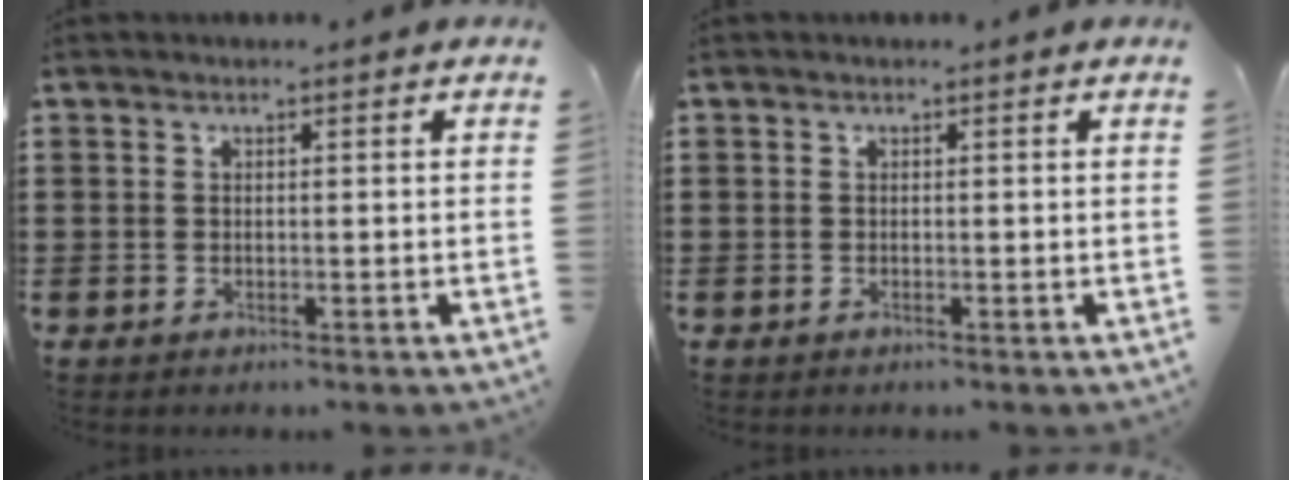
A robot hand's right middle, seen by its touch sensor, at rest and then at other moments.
{"total": 0.0}